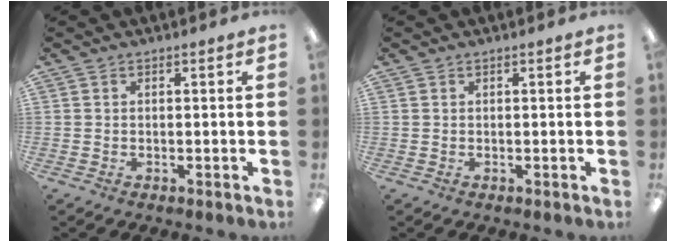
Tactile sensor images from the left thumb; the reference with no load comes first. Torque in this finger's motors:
{"motor_torque": [0.00, 0.00, -0.06, -0.05, 0.00]}